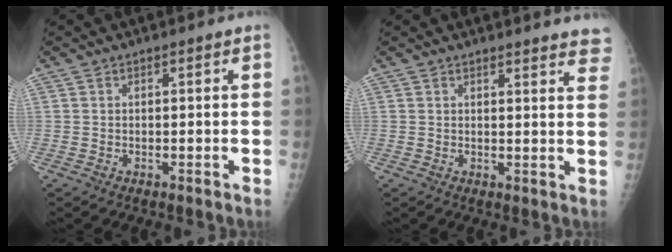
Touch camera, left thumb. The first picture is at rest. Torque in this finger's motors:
{"motor_torque": [-0.33, 0.22, -0.15, -0.14, 0.02]}